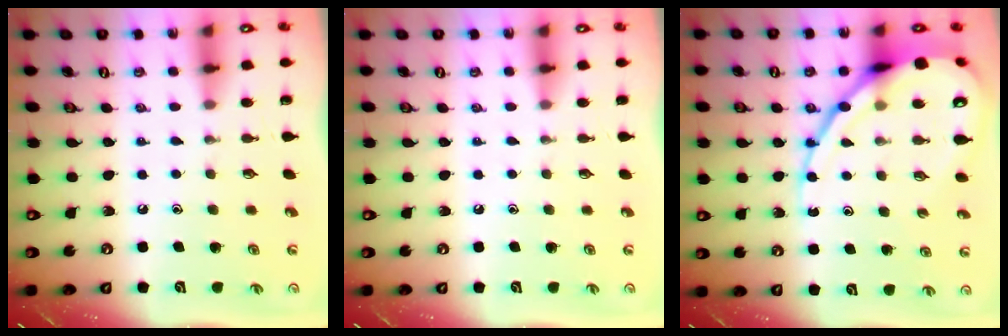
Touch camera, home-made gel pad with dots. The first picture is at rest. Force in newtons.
{"total": 0.0}
{"total": 16.2, "press": 16.2, "slide": 1.3}